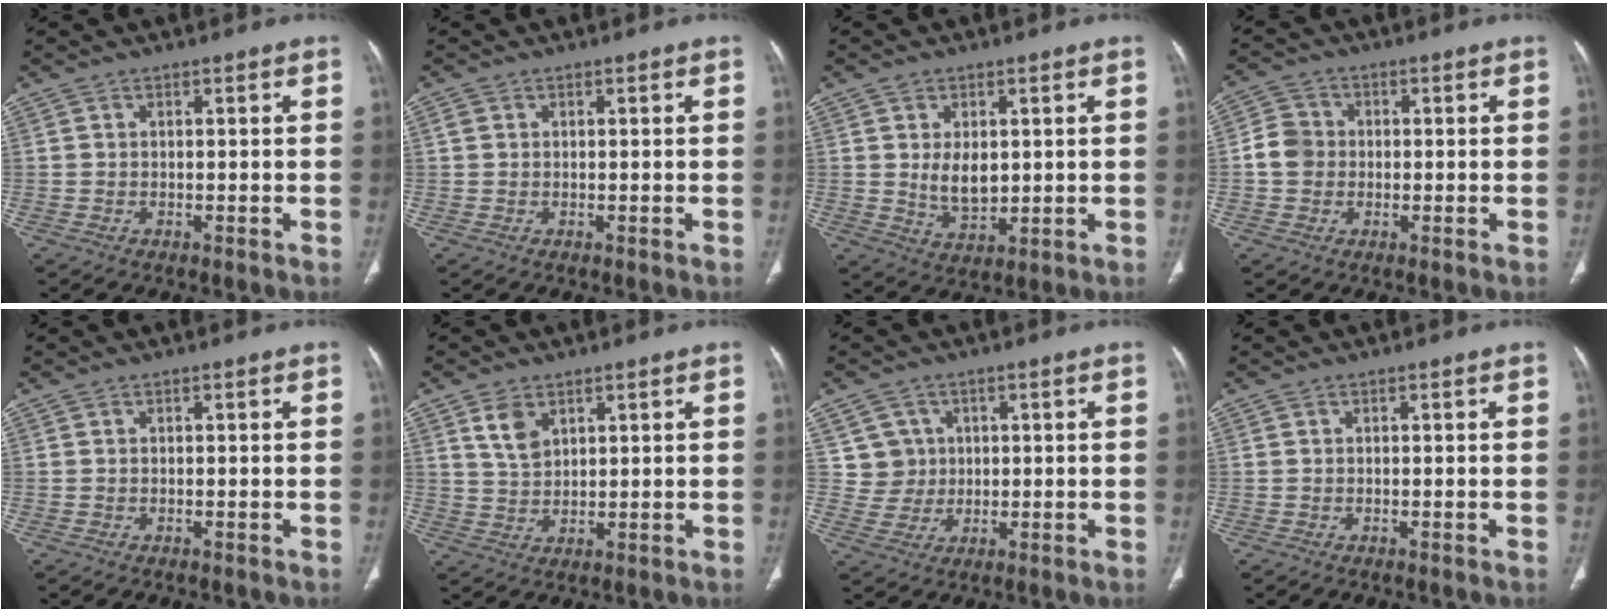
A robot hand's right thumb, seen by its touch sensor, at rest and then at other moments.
{"total": 1.0, "force": [0.3, 0.8, 0.4], "torque": [-0.002, 0.003, 0.005]}
{"total": 6.7, "force": [0.9, 4.4, 4.9], "torque": [-0.063, -0.014, 0.028]}
{"total": 5.1, "force": [-0.4, 4.7, 2.1], "torque": [-0.024, 0.011, -0.013]}
{"total": 0.0}
{"total": 4.8, "force": [2.6, 3.0, 2.8], "torque": [-0.041, -0.015, 0.057]}
{"total": 5.1, "force": [1.4, 4.9, 0.2], "torque": [0.025, -0.003, 0.028]}
{"total": 0.0}